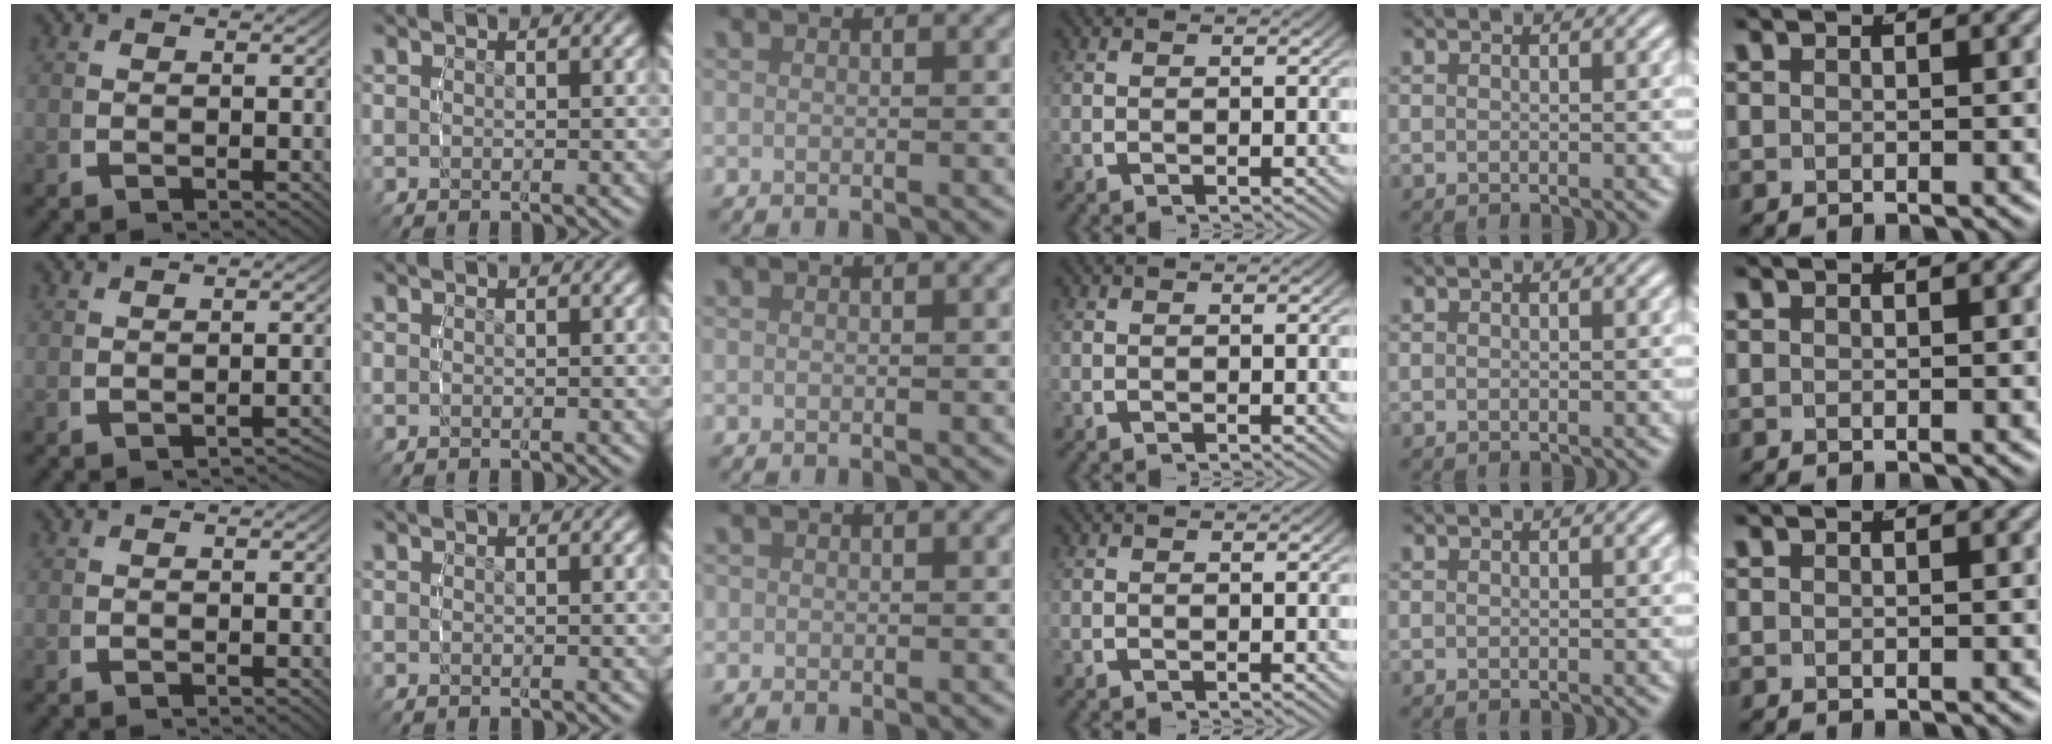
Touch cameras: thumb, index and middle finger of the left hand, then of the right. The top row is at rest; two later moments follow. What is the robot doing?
{"motion": "lift_and_place", "object": "condiment"}